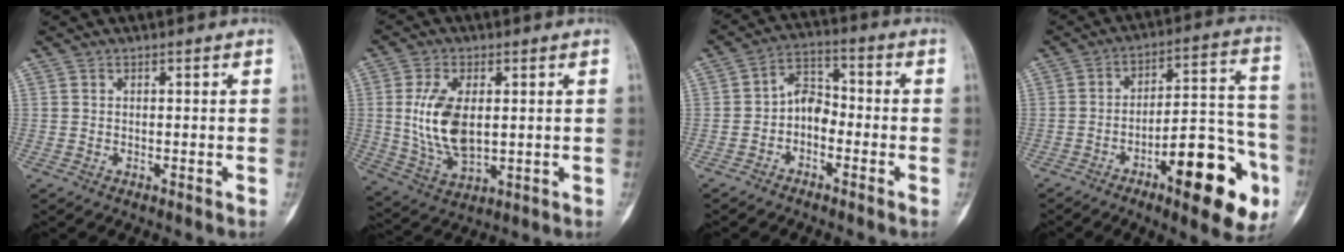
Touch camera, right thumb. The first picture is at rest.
{"total": 11.7, "force": [1.1, 6.4, 9.7], "torque": [-0.187, -0.012, 0.033]}
{"total": 6.0, "force": [-2.1, 4.1, 3.8], "torque": [-0.046, 0.035, -0.053]}
{"total": 20.4, "force": [-9.1, 6.8, 17.0], "torque": [-0.206, 0.059, -0.128]}